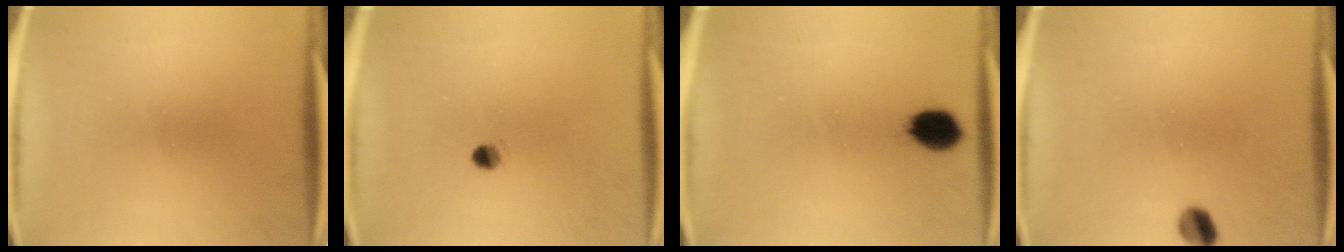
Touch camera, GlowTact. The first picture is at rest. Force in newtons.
{"total": 2.0}
{"total": 7.0}
{"total": 3.5}